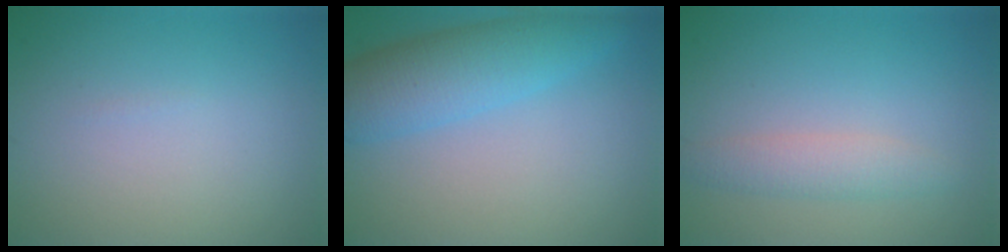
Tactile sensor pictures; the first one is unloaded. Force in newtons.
{"total": 5.6, "press": 5.6, "slide": 0.2}
{"total": 2.2, "press": 2.2, "slide": 0.1}